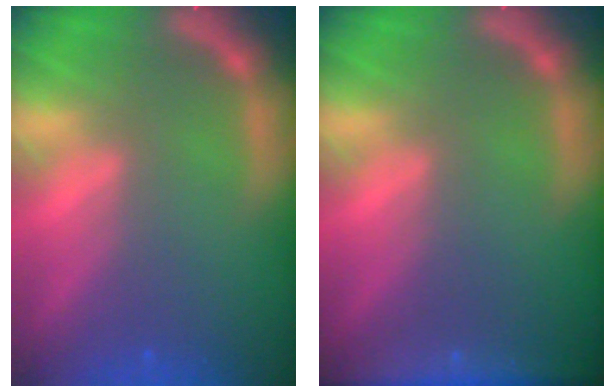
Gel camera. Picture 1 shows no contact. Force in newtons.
{"total": 5.5}